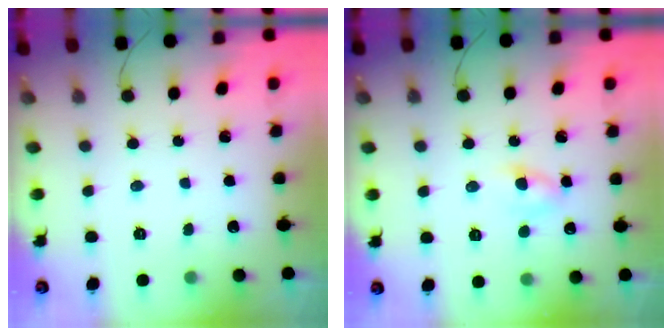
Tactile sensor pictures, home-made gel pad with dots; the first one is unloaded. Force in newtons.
{"total": 2.8, "press": 2.6, "slide": 1.1}